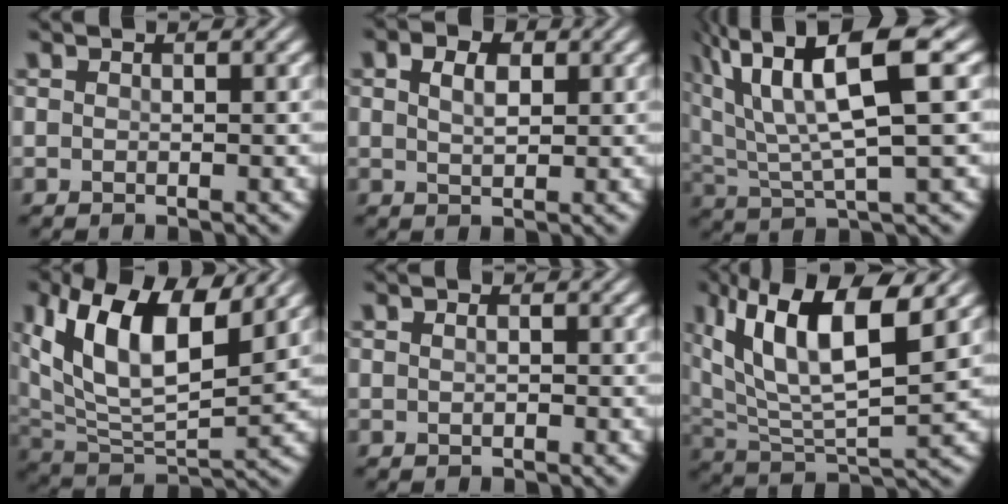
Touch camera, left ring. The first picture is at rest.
{"total": 3.3, "force": [1.4, 1.9, 2.3], "torque": [-0.039, 0.009, 0.013]}
{"total": 11.9, "force": [5.6, 3.1, 10.0], "torque": [-0.192, 0.023, 0.104]}
{"total": 12.1, "force": [4.9, 5.6, 9.5], "torque": [-0.176, 0.004, 0.086]}
{"total": 0.8, "force": [0.2, 0.5, 0.6], "torque": [-0.006, -0.006, 0.001]}
{"total": 11.0, "force": [5.2, 3.8, 8.9], "torque": [-0.164, 0.006, 0.095]}